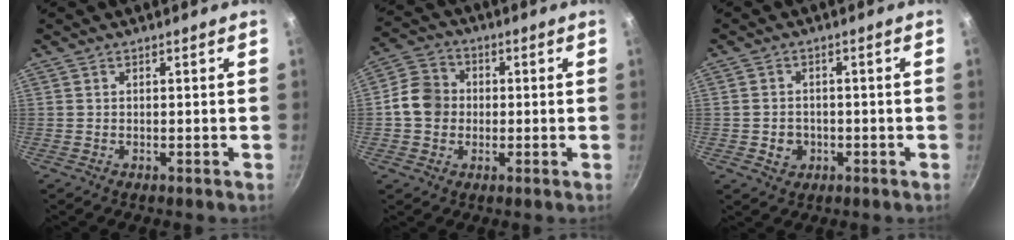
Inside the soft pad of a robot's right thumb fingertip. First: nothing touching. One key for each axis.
{"total": 8.2, "fx": -0.3, "fy": 7.1, "fz": 3.9, "tx": -0.045, "ty": 0.015, "tz": -0.024}
{"total": 3.7, "fx": -1.0, "fy": 3.2, "fz": 1.4, "tx": -0.013, "ty": 0.011, "tz": -0.009}